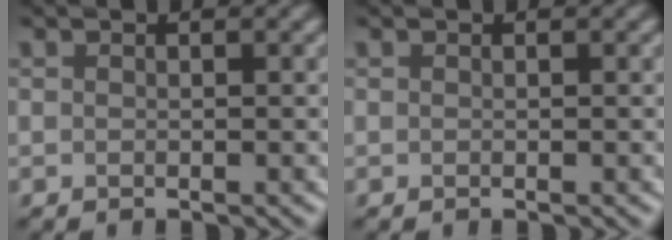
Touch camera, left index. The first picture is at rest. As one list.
[{"total": 0.0}]